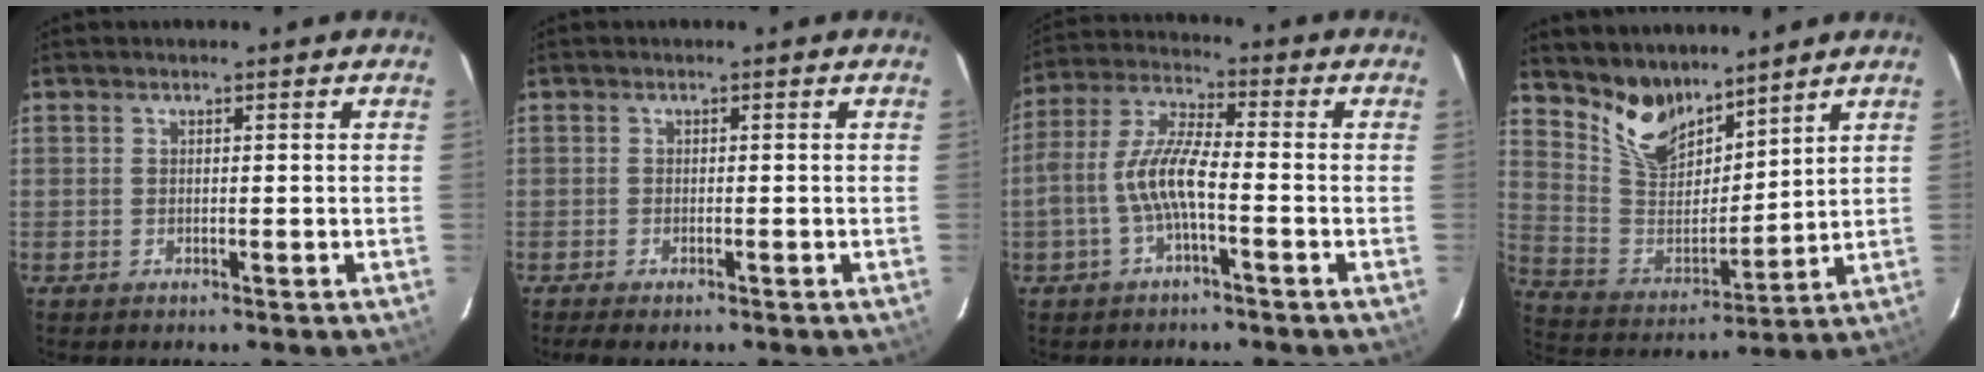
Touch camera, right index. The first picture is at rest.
{"total": 2.8, "force": [-2.2, 0.8, 1.5], "torque": [-0.036, -0.010, -0.039]}
{"total": 8.8, "force": [-2.6, 2.1, 8.1], "torque": [-0.181, 0.010, -0.049]}
{"total": 11.6, "force": [9.4, 5.4, 4.2], "torque": [-0.091, 0.001, 0.191]}